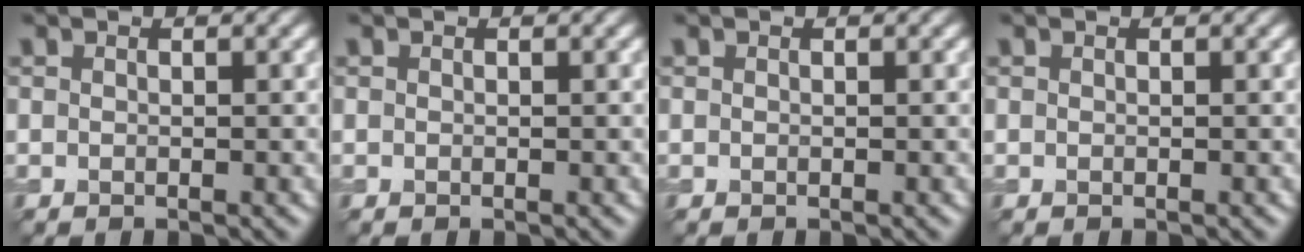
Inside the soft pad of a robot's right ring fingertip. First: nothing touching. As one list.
[{"total": 0.0}, {"total": 0.0}, {"total": 0.0}]